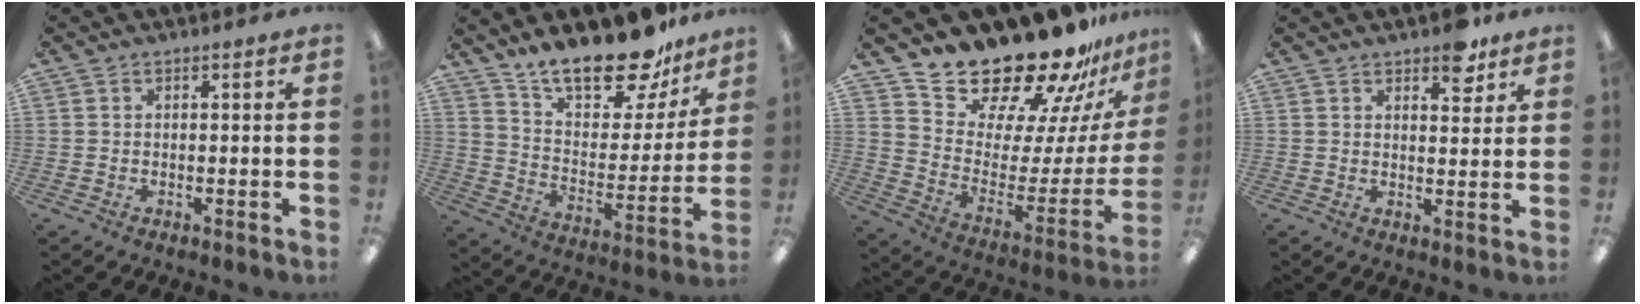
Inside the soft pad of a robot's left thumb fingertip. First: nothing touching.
{"total": 21.6, "force": [17.8, 7.2, 9.7], "torque": [-0.152, -0.125, 0.307]}
{"total": 22.6, "force": [21.1, 5.8, 5.5], "torque": [-0.077, -0.194, 0.370]}
{"total": 5.9, "force": [4.3, 2.7, 3.0], "torque": [-0.021, -0.025, 0.070]}